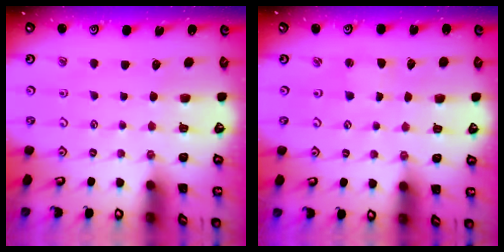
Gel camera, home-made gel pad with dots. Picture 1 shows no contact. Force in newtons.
{"total": 1.5, "press": 1.4, "slide": 0.3}